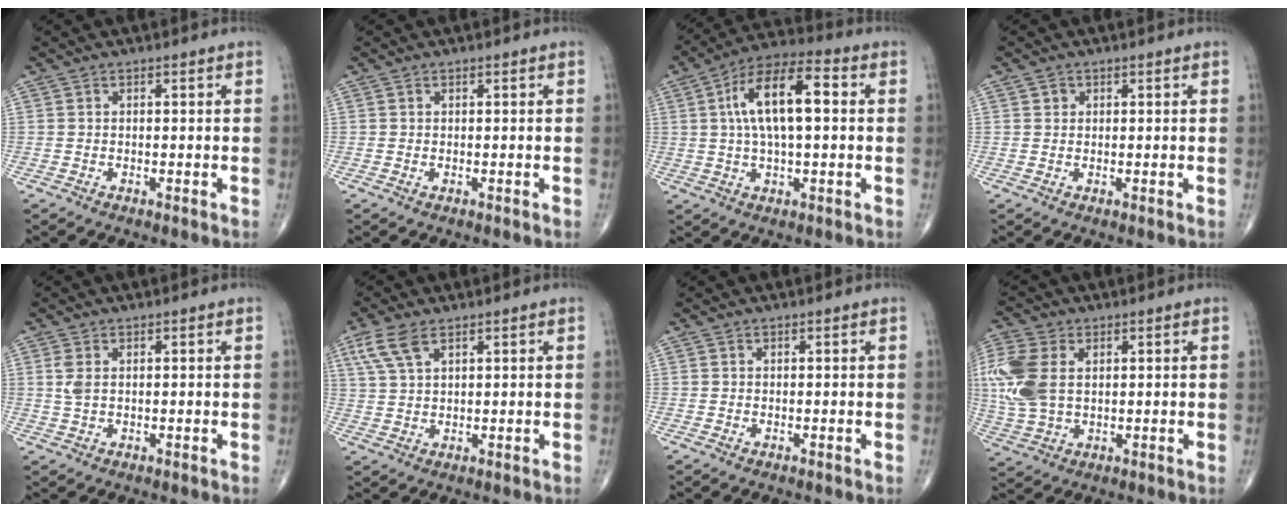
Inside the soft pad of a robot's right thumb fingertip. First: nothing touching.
{"total": 0.0}
{"total": 14.1, "force": [2.2, 5.7, 12.7], "torque": [-0.223, 0.023, 0.029]}
{"total": 1.1, "force": [0.4, 1.0, 0.2], "torque": [0.004, -0.001, 0.005]}
{"total": 2.1, "force": [0.6, 1.1, 1.7], "torque": [-0.041, 0.003, 0.017]}
{"total": 6.0, "force": [3.3, 2.7, 4.2], "torque": [-0.098, 0.001, 0.072]}
{"total": 0.0}
{"total": 12.3, "force": [2.3, 7.9, 9.1], "torque": [-0.221, 0.003, 0.048]}